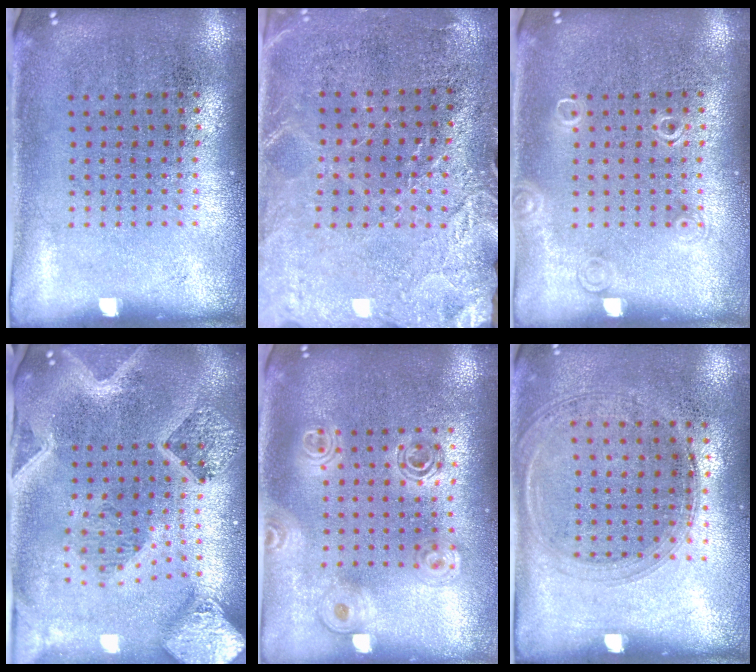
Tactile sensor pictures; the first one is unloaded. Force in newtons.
{"total": 2.8, "press": 2.6, "slide": 0.9}
{"total": 1.0, "press": 1.0, "slide": 0.3}
{"total": 4.1, "press": 3.1, "slide": 2.6}
{"total": 1.6, "press": 1.4, "slide": 0.8}
{"total": 1.3, "press": 1.2, "slide": 0.6}